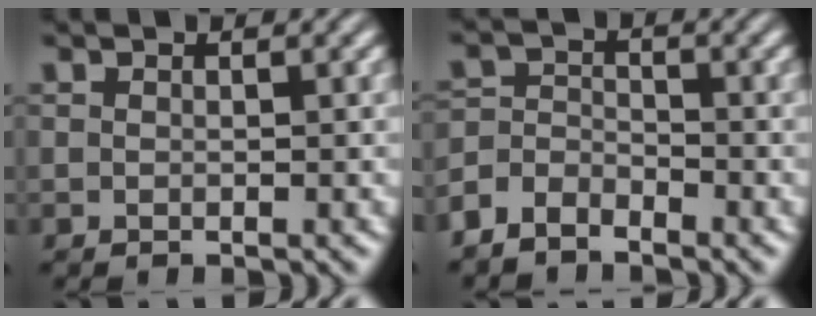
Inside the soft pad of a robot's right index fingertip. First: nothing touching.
{"total": 3.8, "force": [-2.6, 2.5, 1.1], "torque": [-0.013, -0.015, -0.046]}